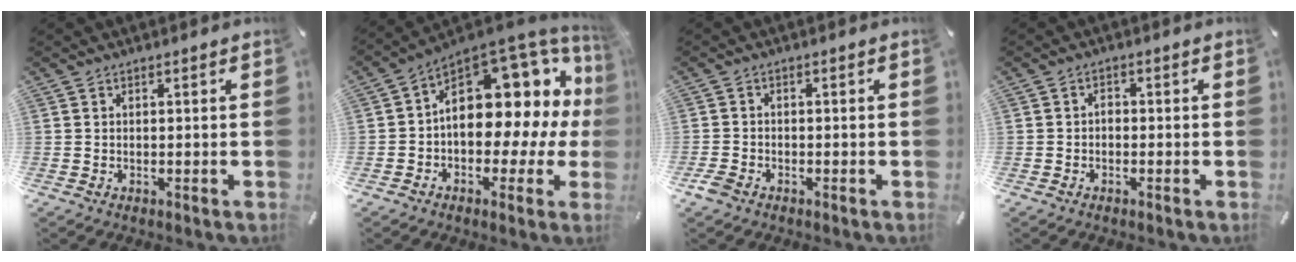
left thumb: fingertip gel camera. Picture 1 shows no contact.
{"total": 15.8, "force": [4.3, 10.7, 10.8], "torque": [-0.114, -0.061, 0.069]}
{"total": 2.4, "force": [-1.6, 1.5, 1.1], "torque": [-0.030, 0.001, -0.034]}
{"total": 1.3, "force": [-0.7, 0.8, 0.8], "torque": [-0.016, 0.006, -0.016]}